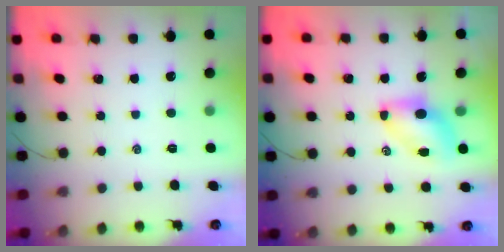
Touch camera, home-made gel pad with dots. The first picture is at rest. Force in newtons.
{"total": 7.1, "press": 7.0, "slide": 0.9}